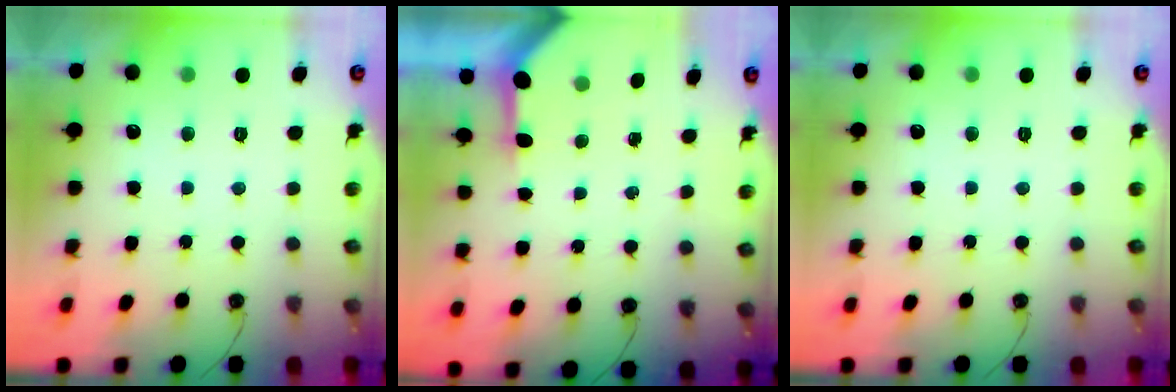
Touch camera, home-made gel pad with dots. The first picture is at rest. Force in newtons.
{"total": 3.2, "press": 3.2, "slide": 0.2}
{"total": 0.0}